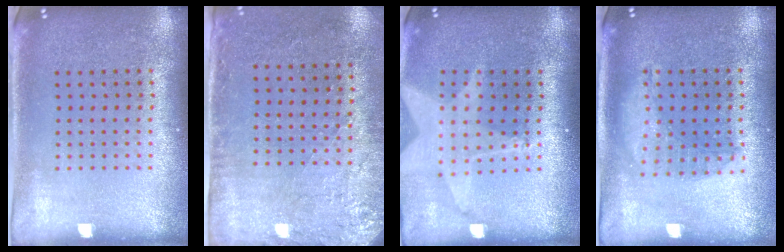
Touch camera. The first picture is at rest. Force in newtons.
{"total": 2.8, "press": 2.3, "slide": 1.6}
{"total": 2.0, "press": 1.6, "slide": 1.2}
{"total": 1.4, "press": 1.3, "slide": 0.4}